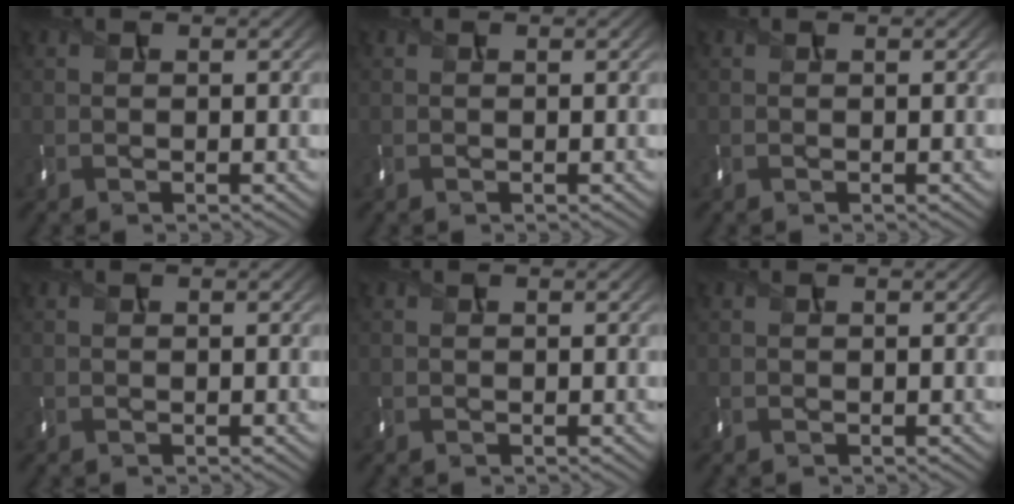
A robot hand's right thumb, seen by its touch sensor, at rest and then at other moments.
{"total": 0.0}
{"total": 0.0}
{"total": 0.0}
{"total": 0.0}
{"total": 0.0}